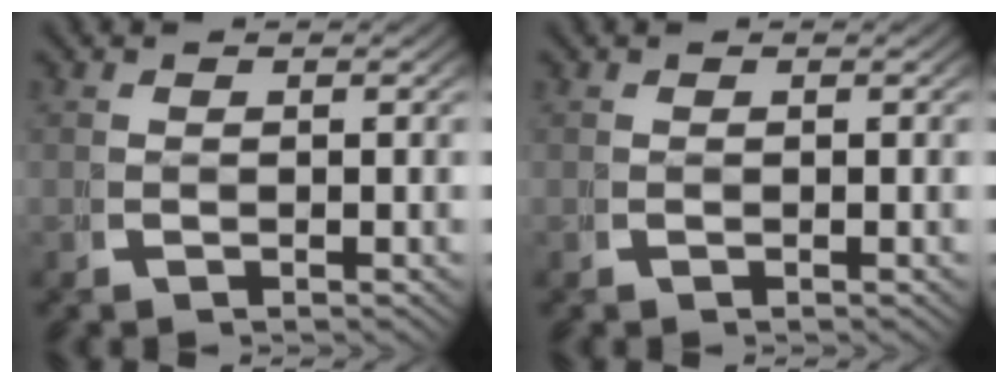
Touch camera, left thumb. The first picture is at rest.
{"total": 0.0}